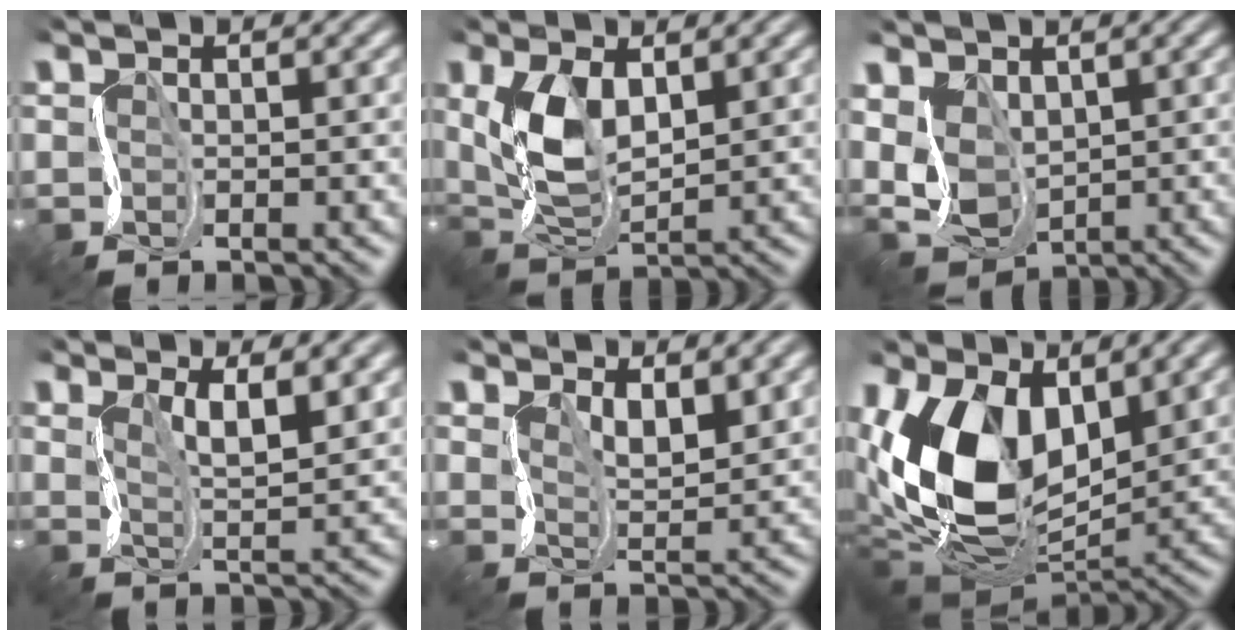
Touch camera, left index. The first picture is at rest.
{"total": 5.1, "force": [0.9, 2.5, 4.4], "torque": [-0.097, -0.006, 0.014]}
{"total": 6.2, "force": [1.2, 4.0, 4.6], "torque": [-0.115, 0.000, 0.012]}
{"total": 3.6, "force": [1.5, 1.0, 3.1], "torque": [-0.069, -0.011, 0.022]}
{"total": 3.1, "force": [1.4, 1.2, 2.4], "torque": [-0.054, -0.012, 0.024]}
{"total": 11.5, "force": [1.7, 7.2, 8.8], "torque": [-0.172, -0.022, 0.019]}